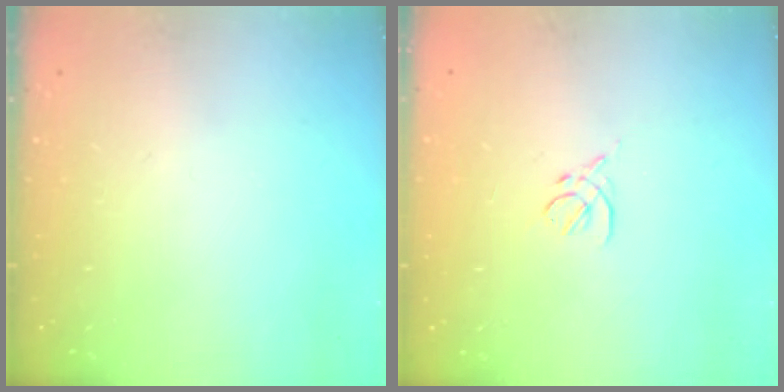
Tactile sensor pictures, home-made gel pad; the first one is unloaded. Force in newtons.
{"total": 2.7, "press": 2.6, "slide": 0.8}